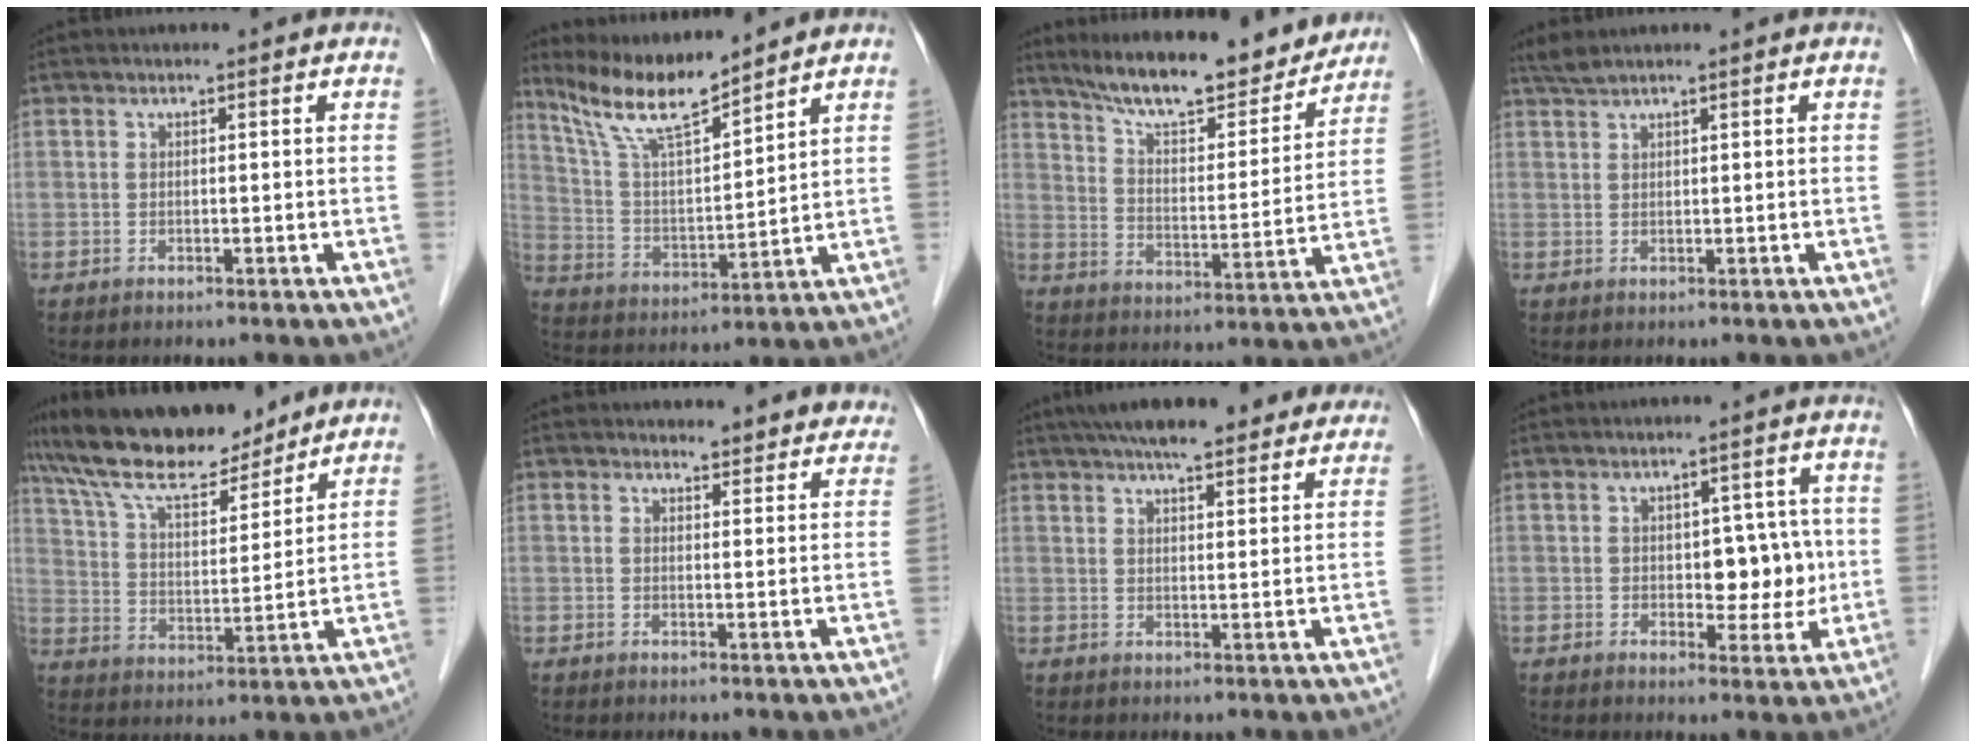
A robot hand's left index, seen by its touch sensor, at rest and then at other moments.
{"total": 10.2, "force": [9.2, 0.4, 4.5], "torque": [-0.100, 0.001, 0.181]}
{"total": 17.7, "force": [15.8, 3.2, 7.3], "torque": [-0.113, -0.009, 0.237]}
{"total": 1.9, "force": [1.7, -0.2, 0.8], "torque": [-0.020, 0.016, 0.040]}
{"total": 15.5, "force": [13.3, 3.7, 7.0], "torque": [-0.133, 0.023, 0.240]}
{"total": 8.0, "force": [7.8, 2.1, 0.5], "torque": [0.029, -0.006, 0.061]}
{"total": 17.0, "force": [14.4, 3.6, 8.3], "torque": [-0.123, 0.040, 0.191]}
{"total": 5.6, "force": [0.1, 3.5, 4.3], "torque": [-0.046, 0.011, 0.008]}